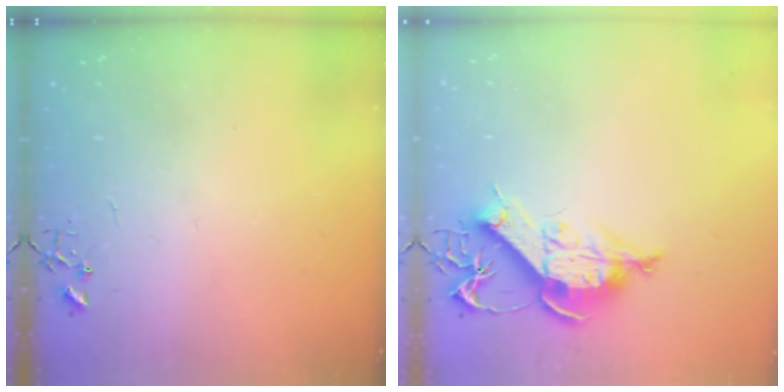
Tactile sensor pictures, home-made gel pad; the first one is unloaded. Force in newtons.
{"total": 11.6, "press": 11.5, "slide": 1.4}